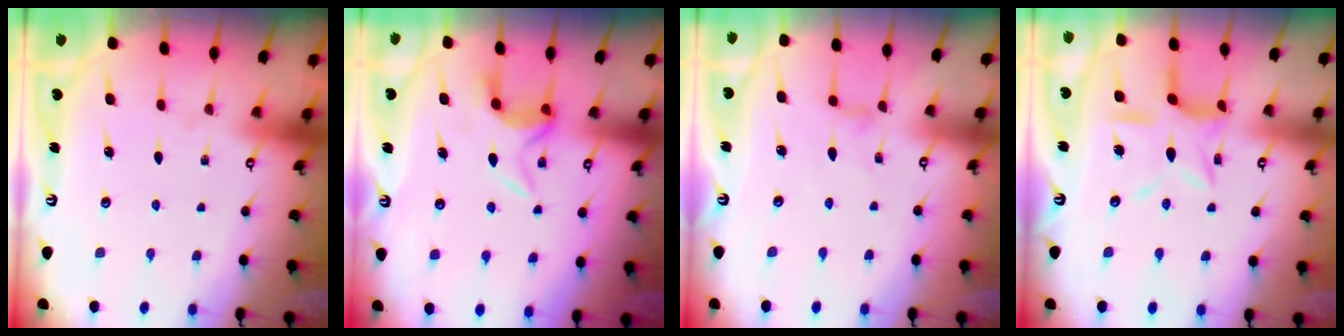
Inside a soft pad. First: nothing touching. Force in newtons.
{"total": 5.8, "press": 5.7, "slide": 1.4}
{"total": 1.0, "press": 1.0, "slide": 0.3}
{"total": 11.3, "press": 11.2, "slide": 1.0}